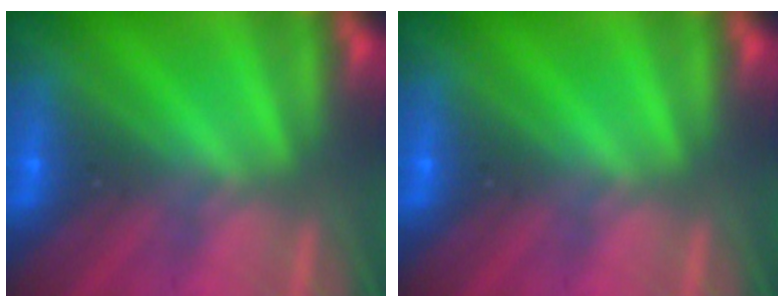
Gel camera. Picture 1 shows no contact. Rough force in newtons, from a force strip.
{"total": 0.0}